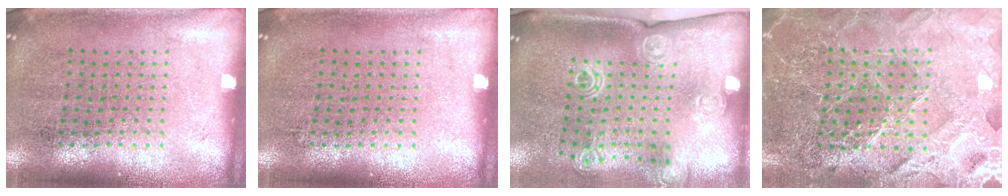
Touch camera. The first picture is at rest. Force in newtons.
{"total": 0.0}
{"total": 2.0, "press": 1.6, "slide": 1.2}
{"total": 4.3, "press": 4.1, "slide": 1.5}